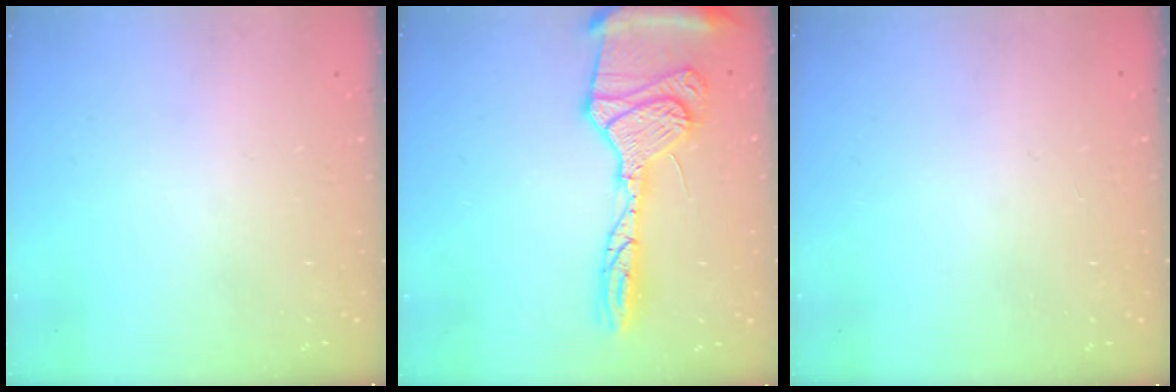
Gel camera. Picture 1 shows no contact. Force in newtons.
{"total": 20.7, "press": 20.5, "slide": 2.4}
{"total": 0.0}